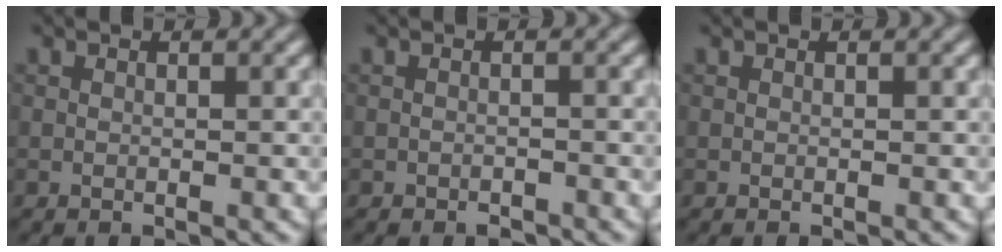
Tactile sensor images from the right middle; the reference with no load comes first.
{"total": 0.9, "force": [-0.9, -0.1, -0.1], "torque": [-0.009, 0.011, -0.006]}
{"total": 0.0}